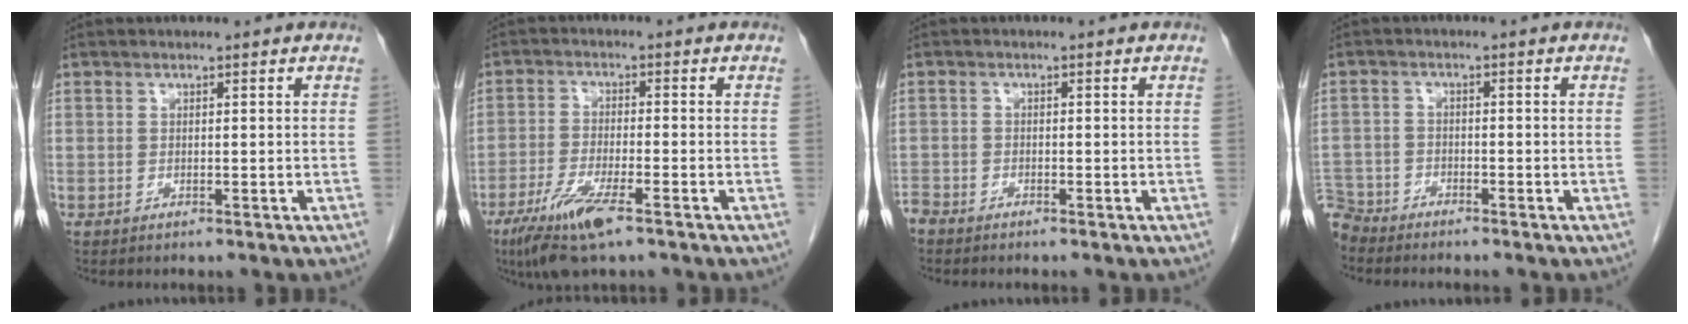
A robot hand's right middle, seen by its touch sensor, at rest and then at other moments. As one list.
[{"total": 8.4, "force": [-5.1, 1.1, 6.5], "torque": [-0.133, -0.020, -0.091]}, {"total": 1.9, "force": [-1.8, 0.5, 0.2], "torque": [-0.006, -0.004, -0.034]}, {"total": 4.8, "force": [-4.6, 1.3, -0.4], "torque": [0.012, -0.008, -0.091]}]